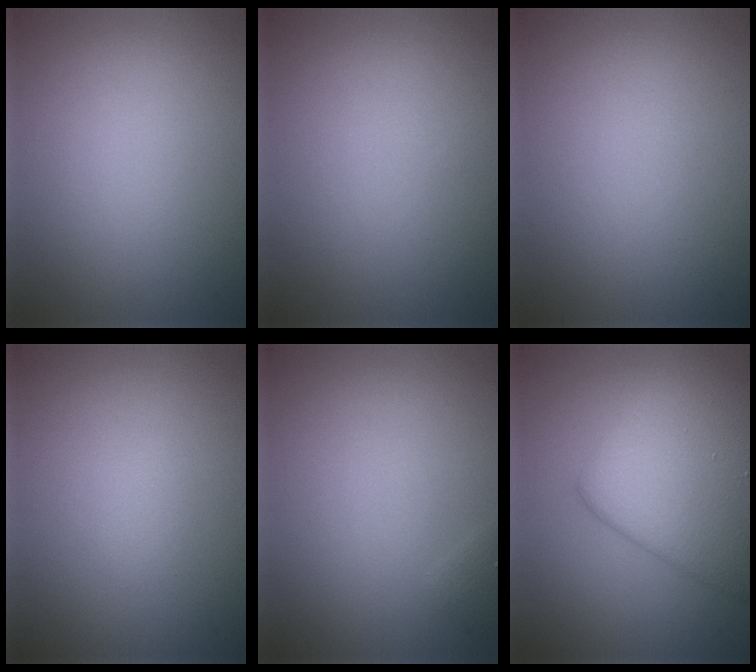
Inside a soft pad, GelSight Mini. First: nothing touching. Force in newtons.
{"total": 0.0}
{"total": 0.0}
{"total": 0.7, "press": 0.7, "slide": 0.1}
{"total": 0.6, "press": 0.6, "slide": 0.1}
{"total": 7.8, "press": 7.8, "slide": 0.3}